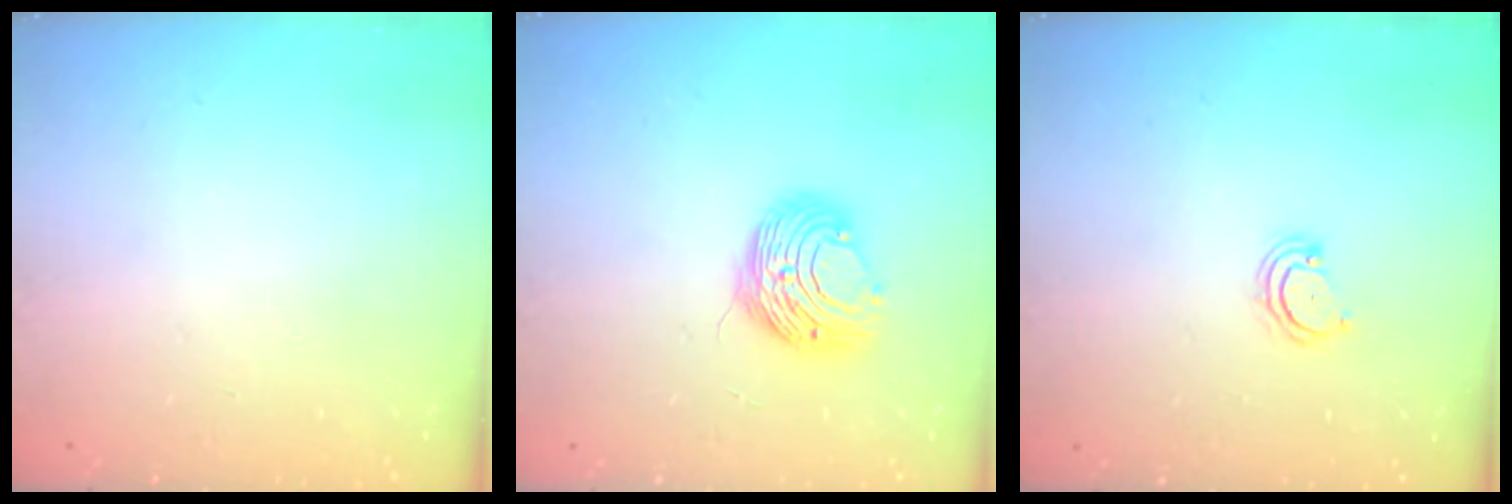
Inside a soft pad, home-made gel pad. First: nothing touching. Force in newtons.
{"total": 10.1, "press": 10.1, "slide": 0.7}
{"total": 3.6, "press": 3.6, "slide": 0.3}